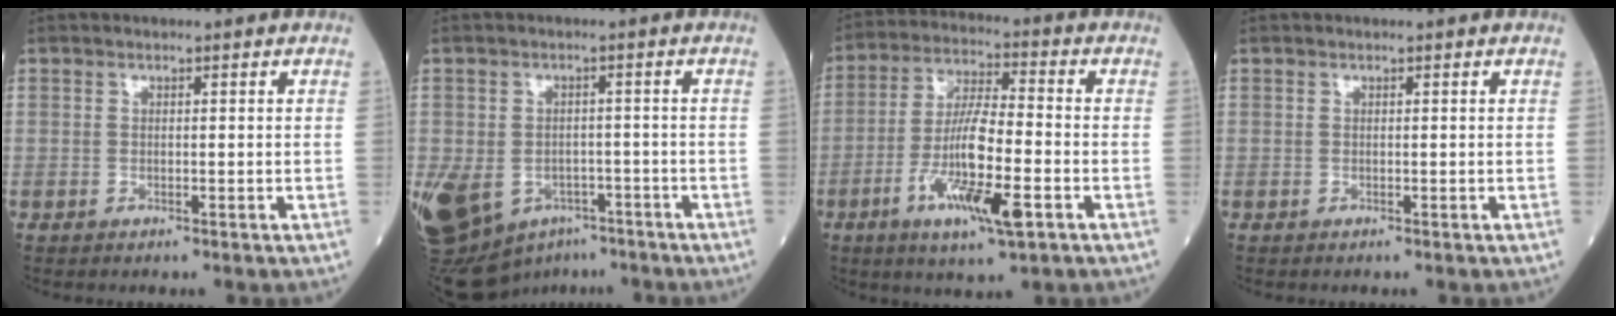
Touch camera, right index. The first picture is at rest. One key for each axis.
{"total": 22.2, "fx": -10.6, "fy": 16.5, "fz": 10.5, "tx": -0.321, "ty": -0.009, "tz": -0.147}
{"total": 12.7, "fx": -4.7, "fy": 1.7, "fz": 11.7, "tx": -0.223, "ty": -0.013, "tz": -0.083}
{"total": 0.0}